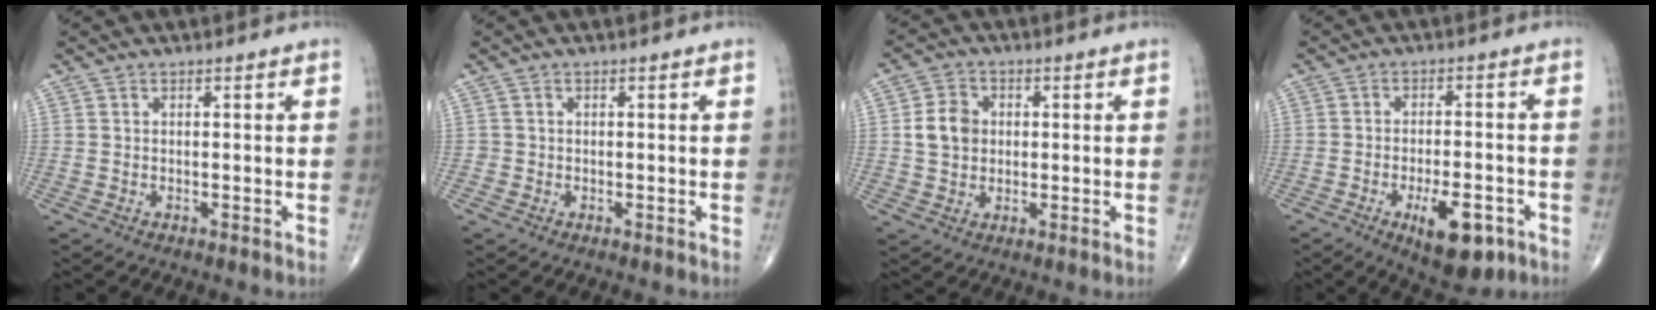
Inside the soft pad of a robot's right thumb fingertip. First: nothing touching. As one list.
[{"total": 0.6, "force": [-0.2, 0.6, 0.0], "torque": [0.003, 0.005, -0.004]}, {"total": 6.1, "force": [0.6, 5.0, 3.4], "torque": [-0.047, 0.005, 0.008]}, {"total": 10.5, "force": [-4.8, 4.3, 8.4], "torque": [-0.113, 0.012, -0.064]}]